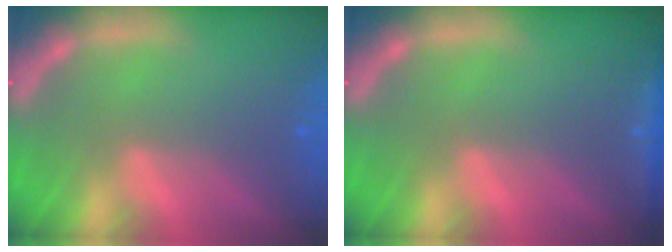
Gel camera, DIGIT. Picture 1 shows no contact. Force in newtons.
{"total": 1.9}